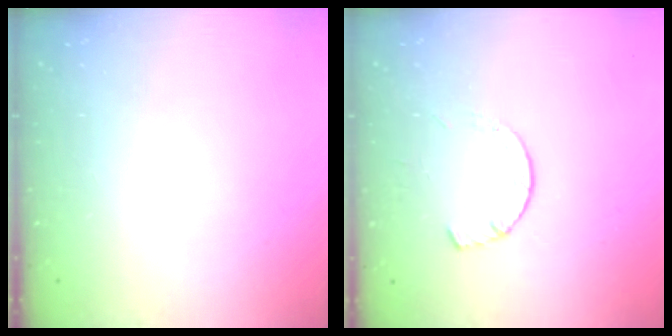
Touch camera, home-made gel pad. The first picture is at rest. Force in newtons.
{"total": 3.6, "press": 3.6, "slide": 0.5}